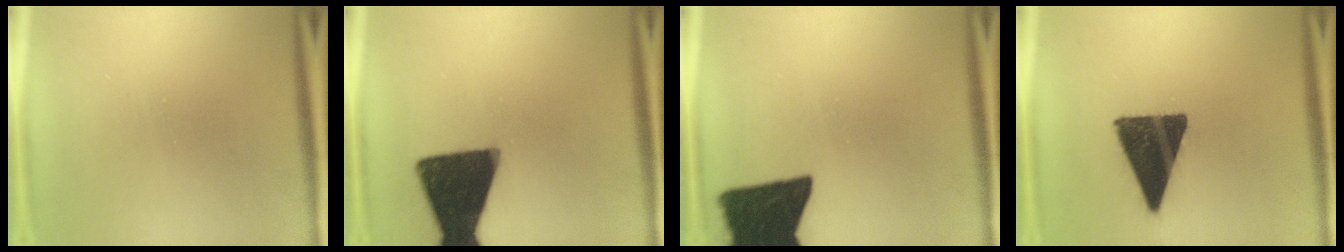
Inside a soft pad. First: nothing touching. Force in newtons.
{"total": 18.3}
{"total": 18.1}
{"total": 16.1}